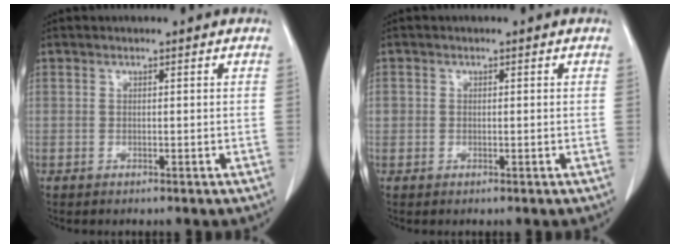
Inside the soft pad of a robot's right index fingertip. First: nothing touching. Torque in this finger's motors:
{"motor_torque": [-0.04, 0.03, 0.01, 0.01]}